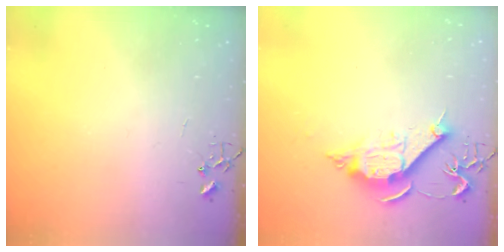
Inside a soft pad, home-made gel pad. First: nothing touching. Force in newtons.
{"total": 10.9, "press": 10.9, "slide": 0.7}